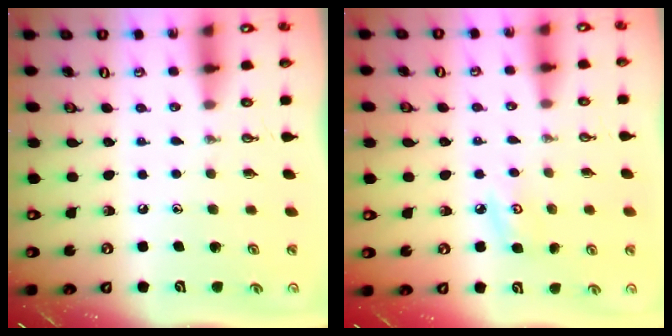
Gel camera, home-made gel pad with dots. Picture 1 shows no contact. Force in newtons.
{"total": 4.8, "press": 4.7, "slide": 0.5}